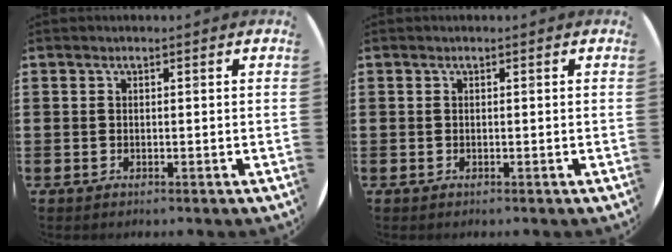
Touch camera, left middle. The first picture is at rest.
{"total": 0.0}